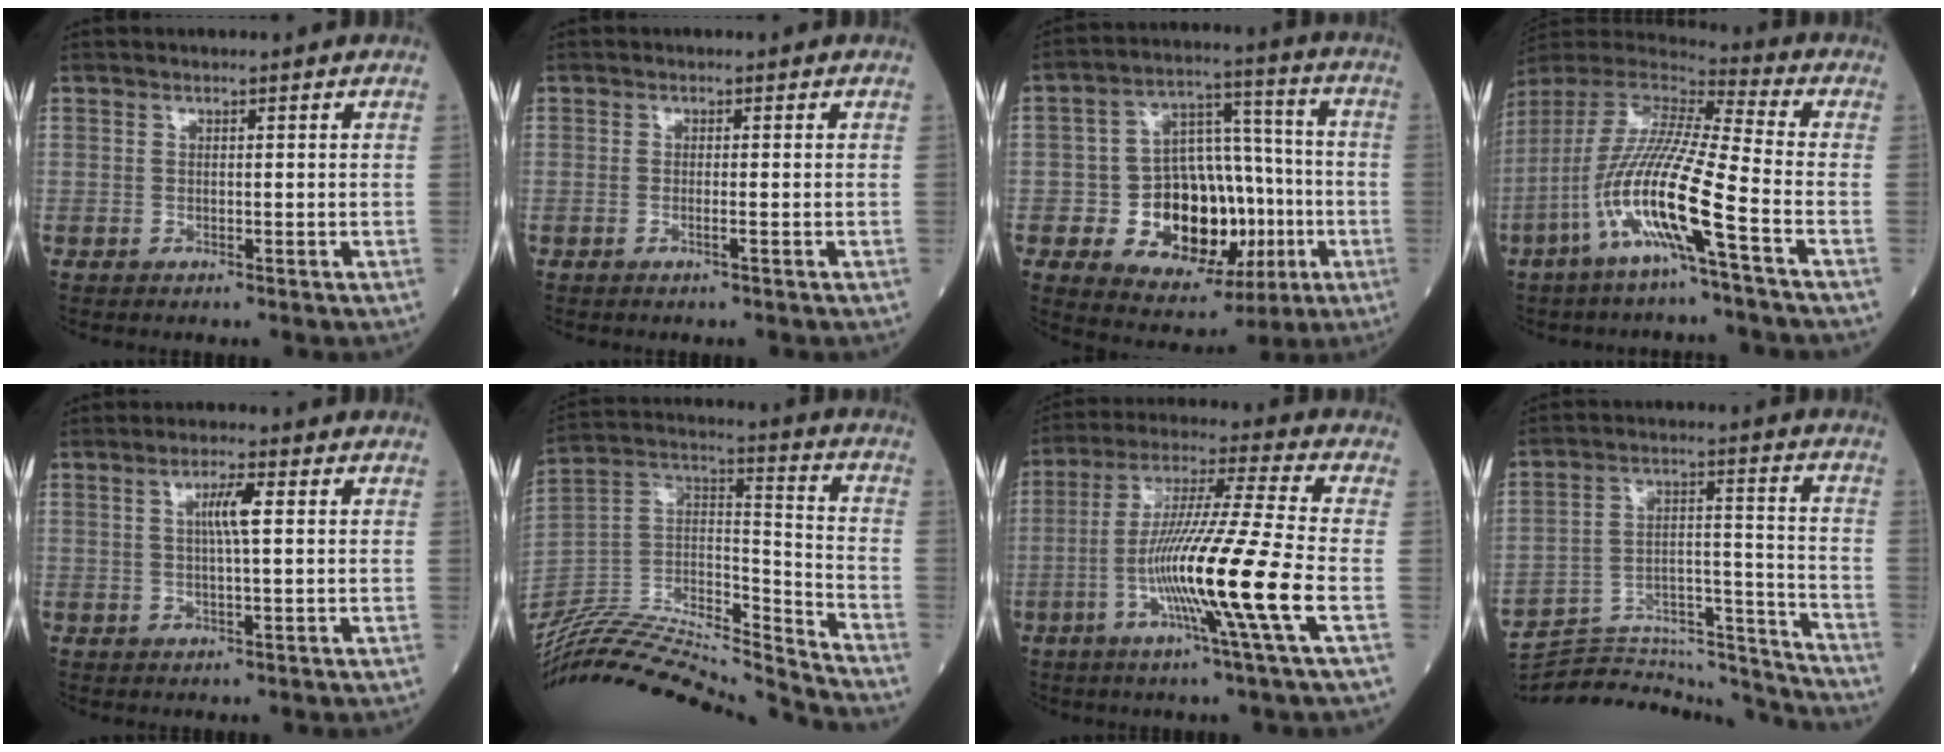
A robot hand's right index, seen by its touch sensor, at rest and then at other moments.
{"total": 0.7, "force": [-0.2, -0.2, 0.6], "torque": [-0.013, 0.001, -0.003]}
{"total": 15.8, "force": [-3.6, 10.1, 11.7], "torque": [-0.187, 0.030, -0.038]}
{"total": 15.5, "force": [-6.2, -0.1, 14.2], "torque": [-0.300, -0.014, -0.127]}
{"total": 3.9, "force": [0.8, 0.0, 3.8], "torque": [-0.070, 0.002, 0.013]}
{"total": 28.6, "force": [-27.0, 1.6, 9.1], "torque": [-0.182, -0.004, -0.445]}
{"total": 16.0, "force": [-4.7, -2.4, 15.1], "torque": [-0.280, -0.017, -0.095]}
{"total": 22.9, "force": [-22.3, 2.2, 4.9], "torque": [-0.091, 0.031, -0.331]}